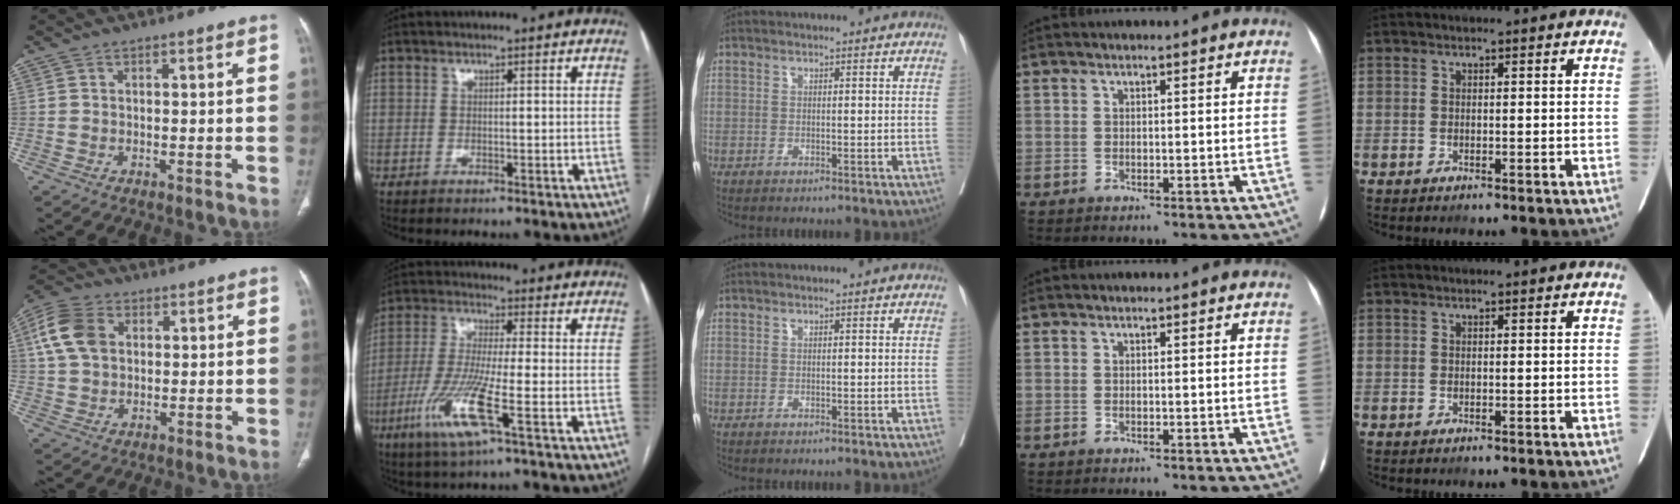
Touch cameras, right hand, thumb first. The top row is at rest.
{"thumb": {"total": 9.7, "force": [2.3, 6.9, 6.4], "torque": [-0.129, 0.013, 0.041]}, "index": {"total": 10.1, "force": [-4.2, 0.0, 9.2], "torque": [-0.193, -0.020, -0.086]}}